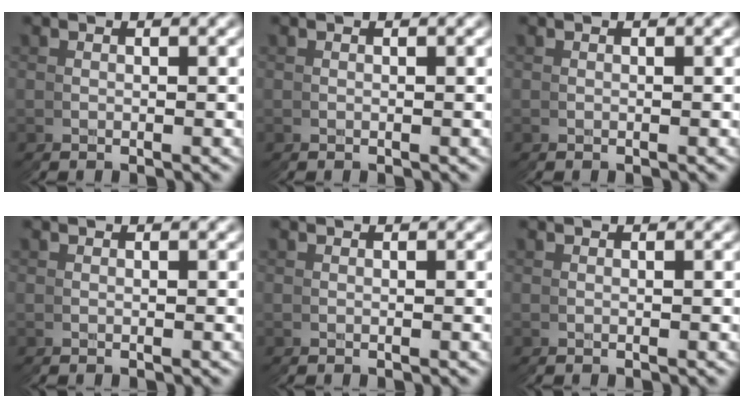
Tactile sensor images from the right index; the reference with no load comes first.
{"total": 0.0}
{"total": 0.0}
{"total": 0.0}
{"total": 1.8, "force": [0.1, -1.7, -0.6], "torque": [0.019, -0.004, 0.010]}
{"total": 0.0}